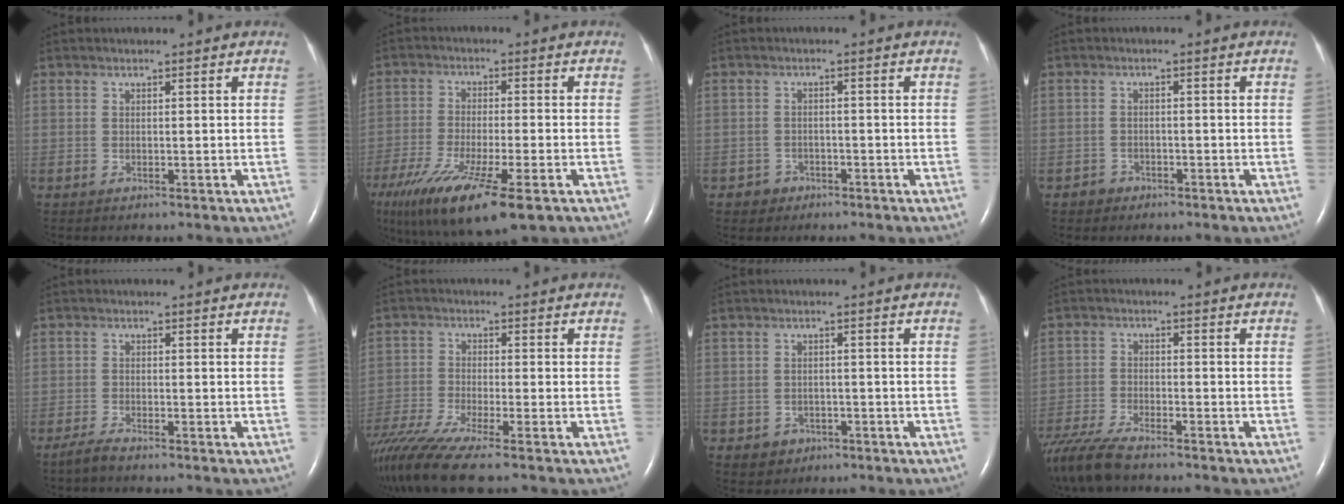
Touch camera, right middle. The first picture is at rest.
{"total": 17.7, "force": [-10.6, 3.6, 13.7], "torque": [-0.259, -0.052, -0.175]}
{"total": 2.3, "force": [-1.4, 1.8, -0.2], "torque": [0.001, 0.011, -0.023]}
{"total": 1.8, "force": [-1.3, 1.3, -0.2], "torque": [-0.001, 0.008, -0.023]}
{"total": 1.9, "force": [-1.7, 0.0, 0.9], "torque": [-0.030, -0.006, -0.036]}
{"total": 10.7, "force": [-8.5, -0.2, 6.5], "torque": [-0.125, -0.030, -0.150]}
{"total": 2.9, "force": [-1.4, 2.5, 0.5], "torque": [-0.005, 0.009, -0.013]}
{"total": 9.7, "force": [-8.3, 1.5, 5.0], "torque": [-0.099, -0.025, -0.148]}